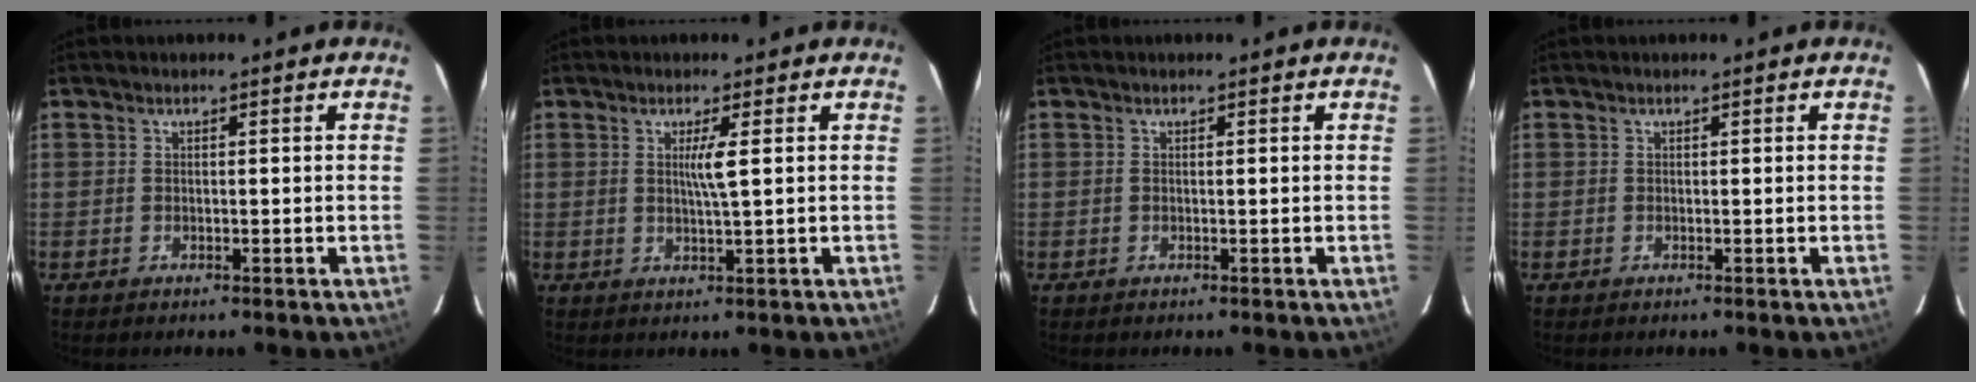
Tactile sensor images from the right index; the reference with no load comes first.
{"total": 2.9, "force": [0.6, -0.6, 2.8], "torque": [-0.054, -0.006, 0.011]}
{"total": 0.0}
{"total": 0.0}